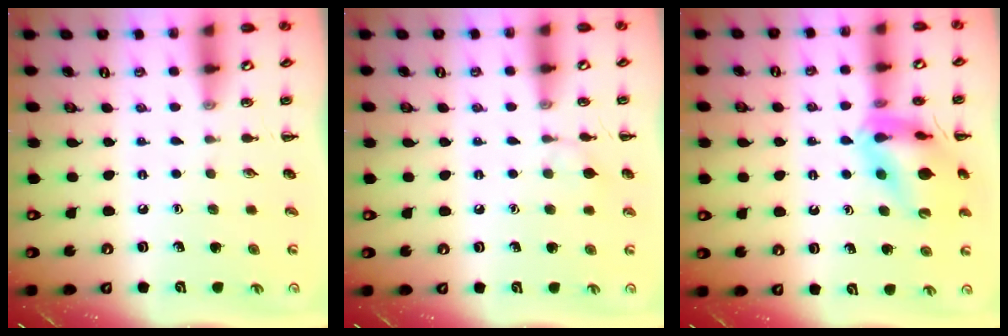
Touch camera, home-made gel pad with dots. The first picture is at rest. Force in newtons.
{"total": 5.0, "press": 4.6, "slide": 1.9}
{"total": 14.7, "press": 14.5, "slide": 2.6}